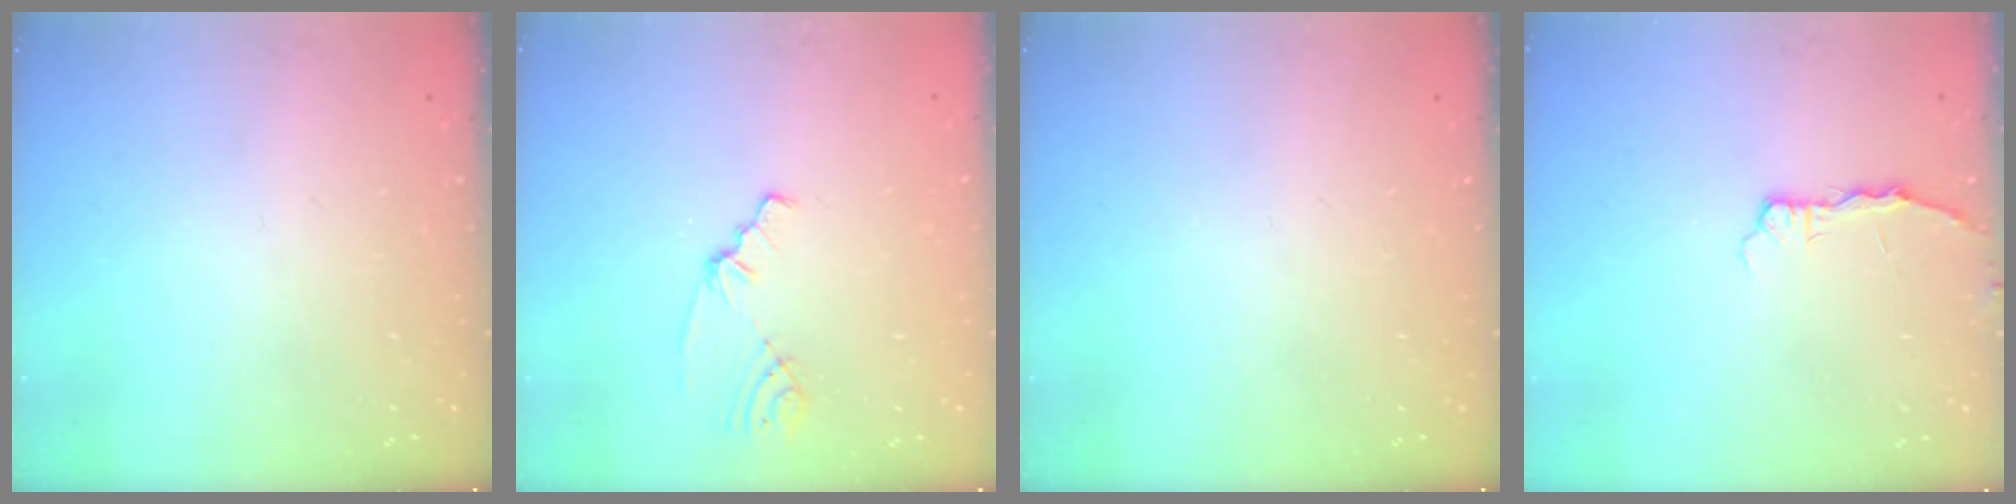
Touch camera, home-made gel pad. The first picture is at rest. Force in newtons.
{"total": 1.9, "press": 1.9, "slide": 0.2}
{"total": 0.0}
{"total": 2.8, "press": 2.8, "slide": 0.3}